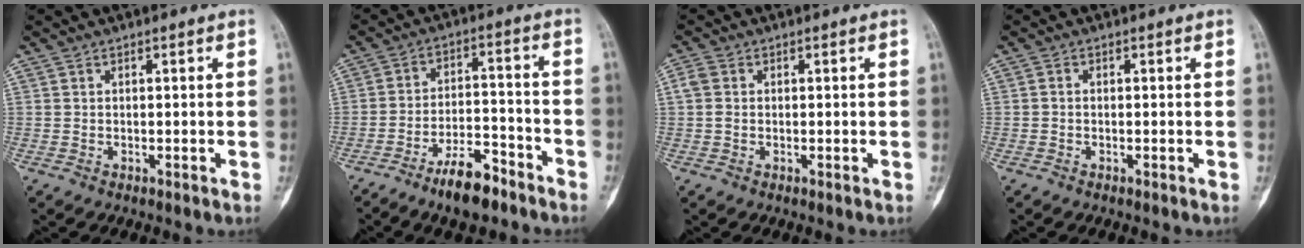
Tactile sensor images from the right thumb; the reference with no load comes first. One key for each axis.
{"total": 9.5, "fx": -7.0, "fy": 3.2, "fz": 5.6, "tx": -0.090, "ty": 0.054, "tz": -0.123}
{"total": 2.0, "fx": 0.2, "fy": 1.6, "fz": 1.2, "tx": -0.033, "ty": 0.006, "tz": 0.001}
{"total": 0.5, "fx": -0.2, "fy": 0.4, "fz": 0.3, "tx": -0.004, "ty": 0.001, "tz": -0.008}